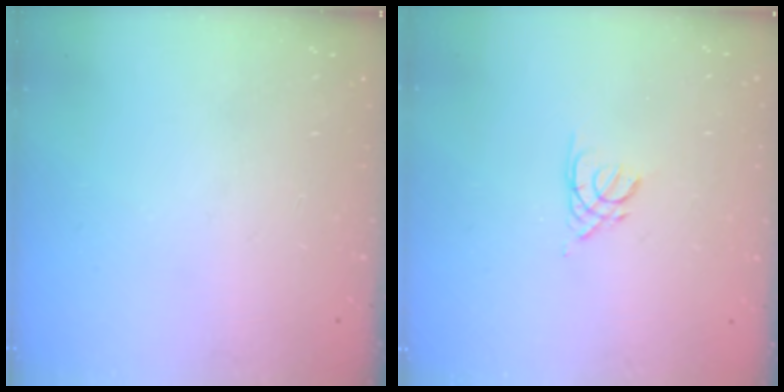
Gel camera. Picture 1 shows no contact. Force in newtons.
{"total": 2.2, "press": 2.2, "slide": 0.4}